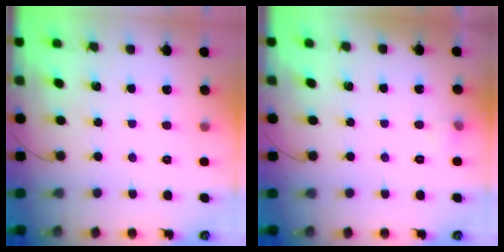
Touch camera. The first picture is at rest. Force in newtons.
{"total": 3.7, "press": 3.5, "slide": 1.1}